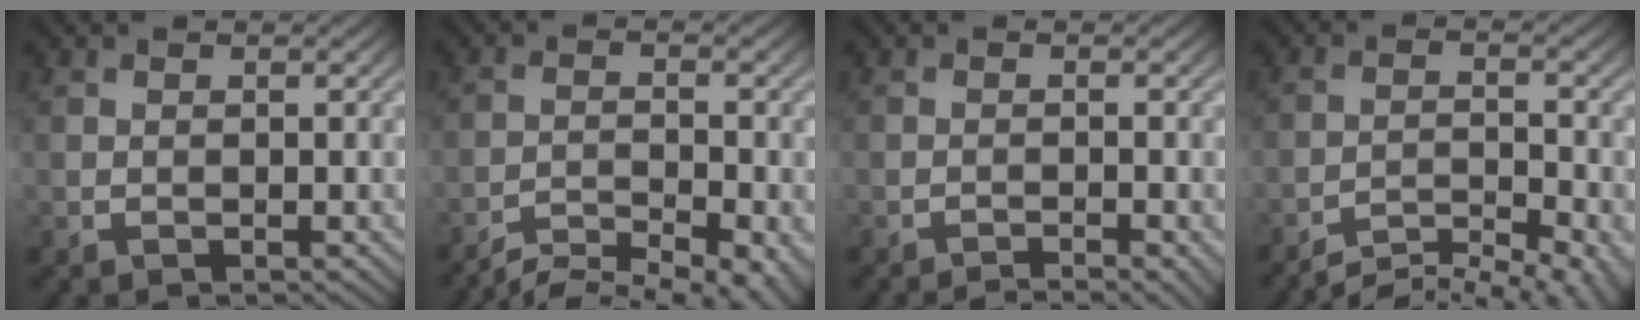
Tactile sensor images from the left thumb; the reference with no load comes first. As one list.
[{"total": 8.5, "force": [-7.2, 1.8, 4.1], "torque": [-0.070, -0.010, -0.104]}, {"total": 2.9, "force": [-2.1, 0.3, 1.9], "torque": [-0.026, 0.006, -0.039]}, {"total": 7.8, "force": [-6.7, 1.8, 3.6], "torque": [-0.062, -0.002, -0.098]}]